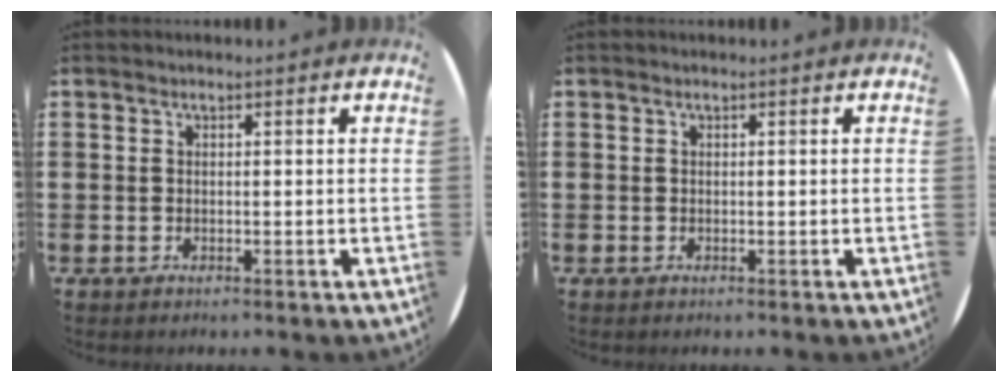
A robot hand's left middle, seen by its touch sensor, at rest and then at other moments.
{"total": 0.0}